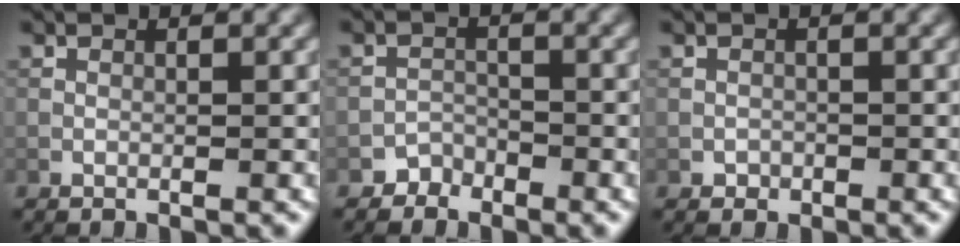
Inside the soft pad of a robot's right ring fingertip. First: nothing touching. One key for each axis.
{"total": 1.4, "fx": -1.2, "fy": 0.8, "fz": -0.3, "tx": 0.010, "ty": 0.011, "tz": -0.019}
{"total": 0.7, "fx": -0.3, "fy": 0.7, "fz": 0.0, "tx": 0.004, "ty": -0.002, "tz": -0.004}